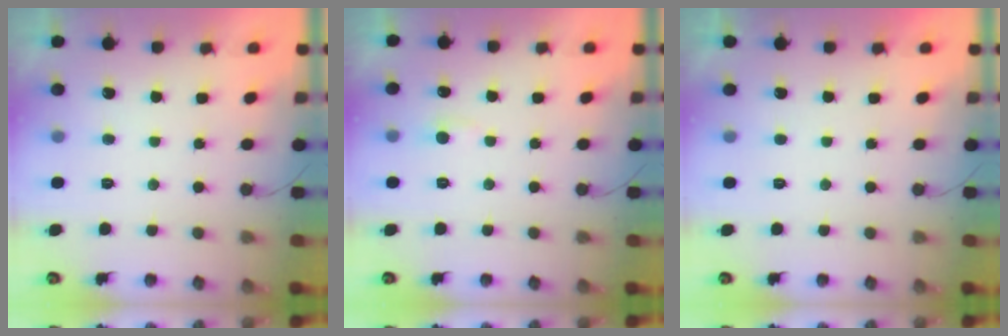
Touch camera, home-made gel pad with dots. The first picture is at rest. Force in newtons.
{"total": 3.9, "press": 3.8, "slide": 0.5}
{"total": 0.0}